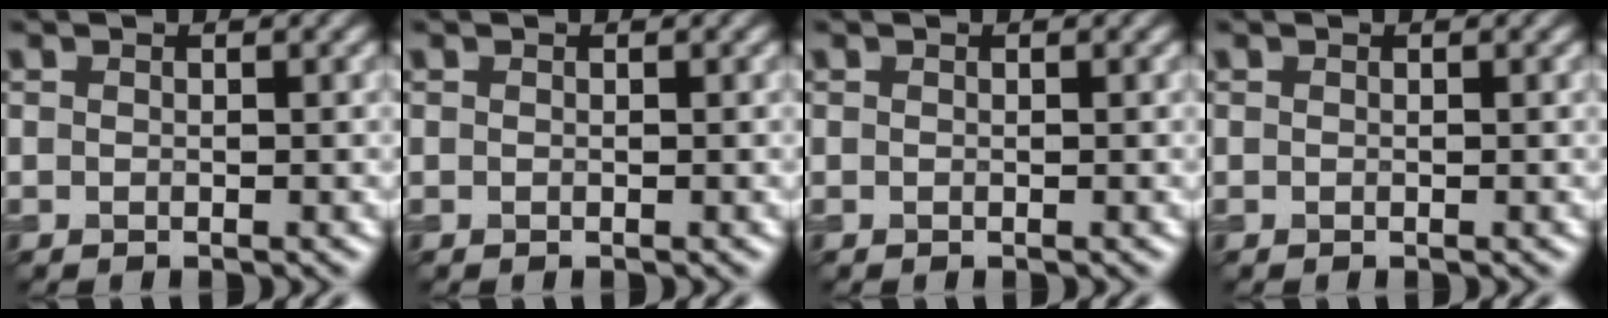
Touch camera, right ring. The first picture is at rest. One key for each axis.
{"total": 0.0}
{"total": 0.0}
{"total": 0.0}